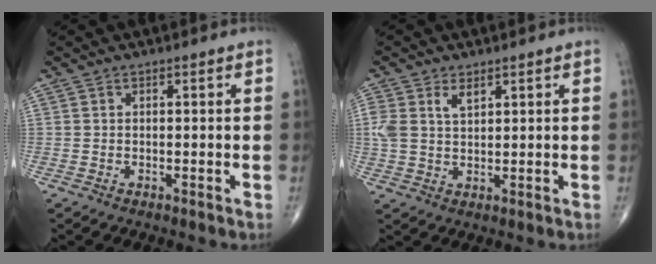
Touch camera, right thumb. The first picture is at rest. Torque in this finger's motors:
{"motor_torque": [0.01, 0.01, 0.41, 0.40, 0.03]}